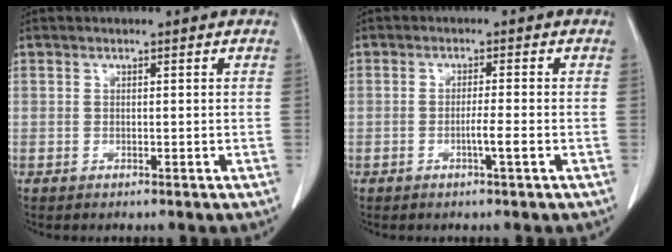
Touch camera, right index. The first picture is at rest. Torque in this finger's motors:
{"motor_torque": [0.58, -0.20, 0.28, 0.07]}